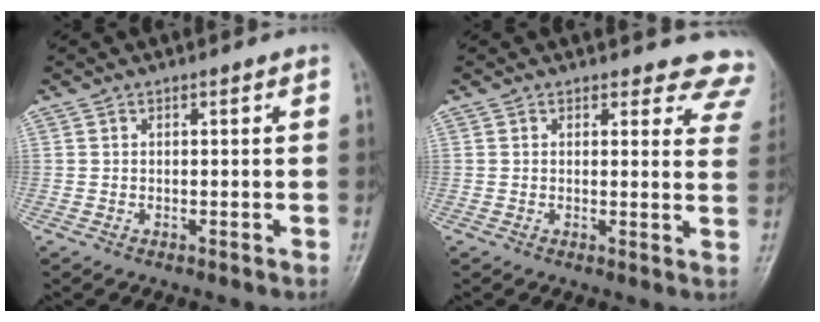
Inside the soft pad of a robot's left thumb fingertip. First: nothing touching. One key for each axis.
{"total": 9.7, "fx": 9.1, "fy": 3.4, "fz": 0.3, "tx": 0.059, "ty": -0.060, "tz": 0.061}